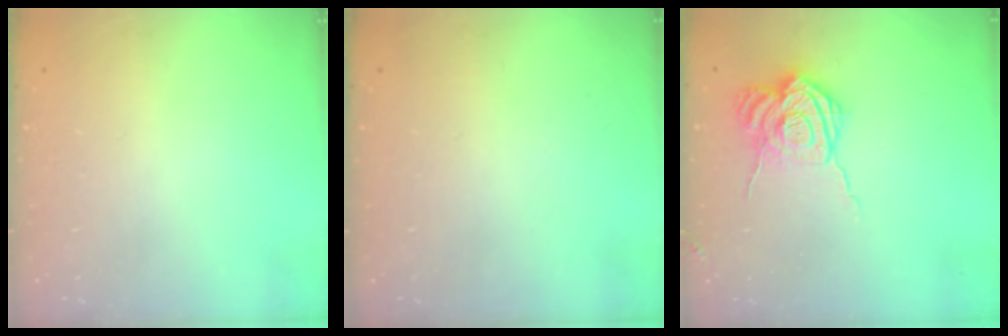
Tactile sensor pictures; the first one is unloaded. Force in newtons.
{"total": 0.0}
{"total": 13.9, "press": 13.8, "slide": 1.5}